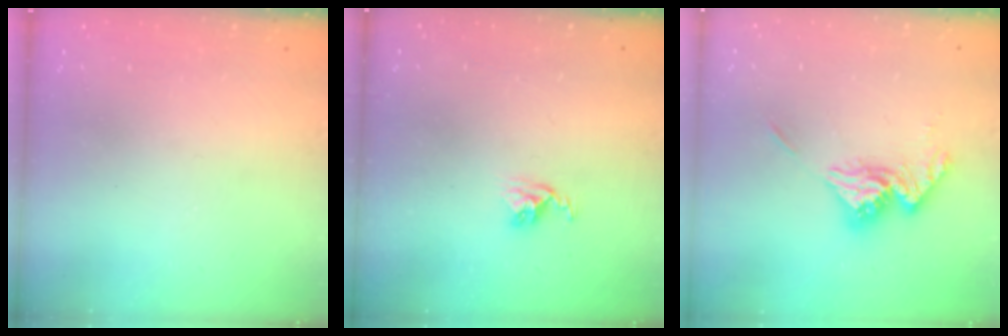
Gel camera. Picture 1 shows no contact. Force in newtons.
{"total": 3.9, "press": 3.9, "slide": 0.2}
{"total": 12.3, "press": 12.3, "slide": 1.3}